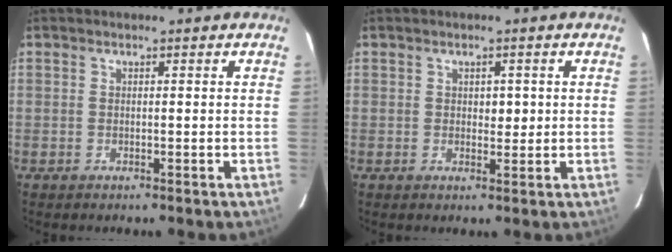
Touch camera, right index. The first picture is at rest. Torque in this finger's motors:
{"motor_torque": [-0.02, 0.09, 0.07, 0.00]}